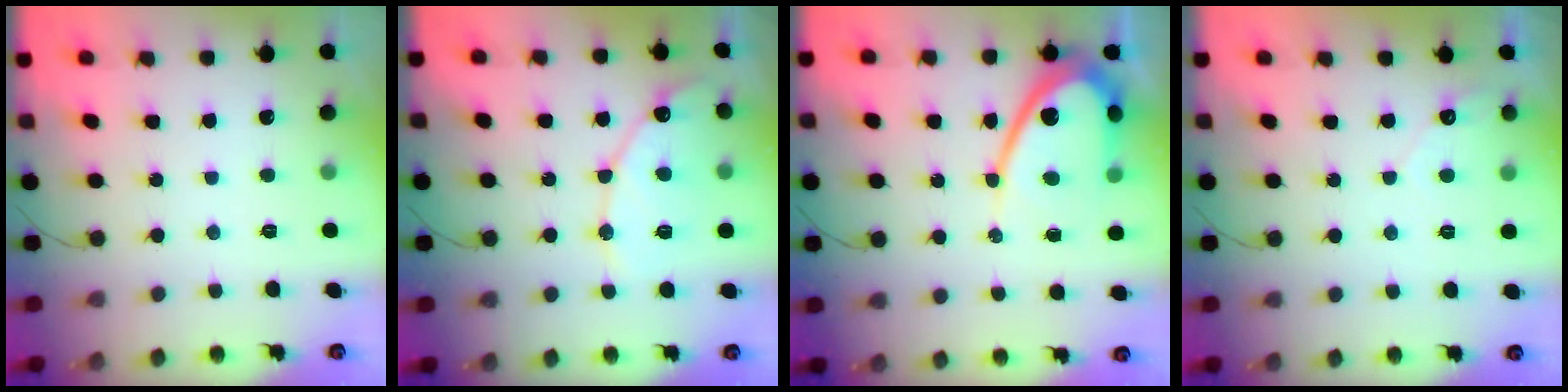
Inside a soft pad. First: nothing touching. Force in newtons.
{"total": 12.5, "press": 12.5, "slide": 1.0}
{"total": 13.2, "press": 13.2, "slide": 1.1}
{"total": 3.0, "press": 3.0, "slide": 0.1}